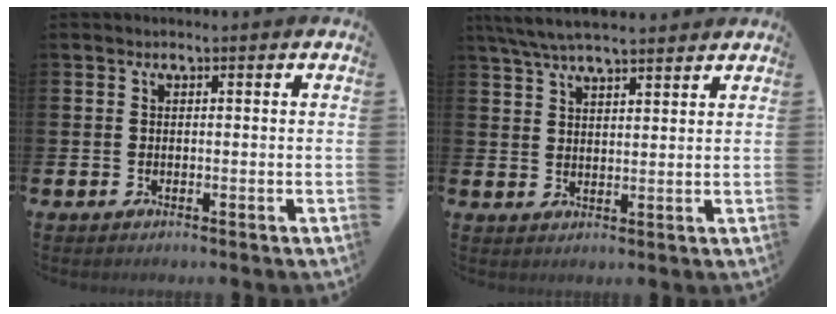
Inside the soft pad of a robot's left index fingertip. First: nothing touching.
{"total": 6.0, "force": [5.5, 0.9, 2.2], "torque": [-0.062, -0.012, 0.104]}